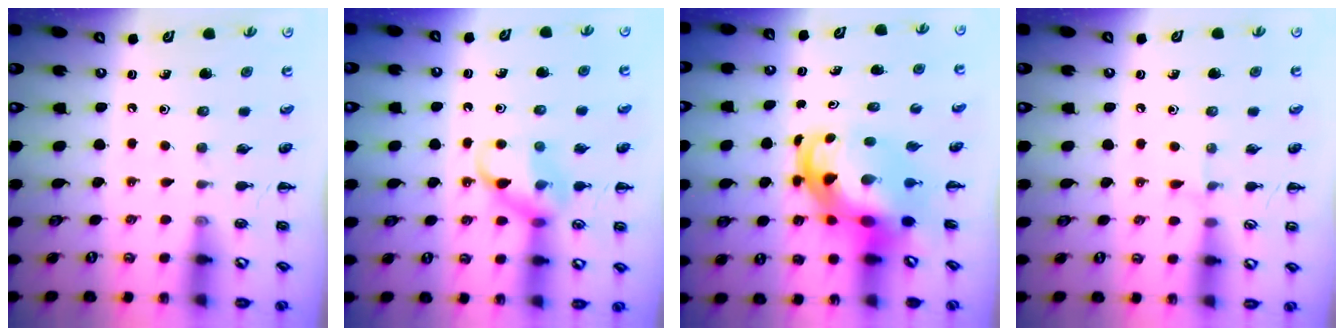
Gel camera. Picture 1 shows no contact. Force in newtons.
{"total": 11.5, "press": 11.4, "slide": 1.3}
{"total": 7.2, "press": 6.9, "slide": 2.1}
{"total": 3.7, "press": 3.5, "slide": 1.4}